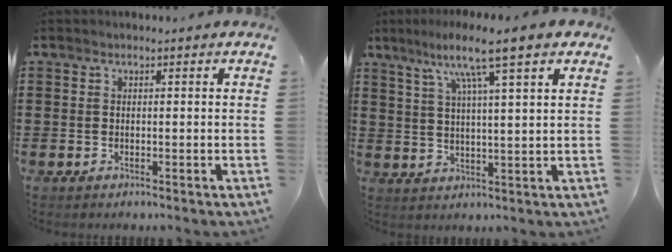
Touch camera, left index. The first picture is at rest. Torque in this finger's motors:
{"motor_torque": [1.20, -0.24, 0.94, 0.21]}